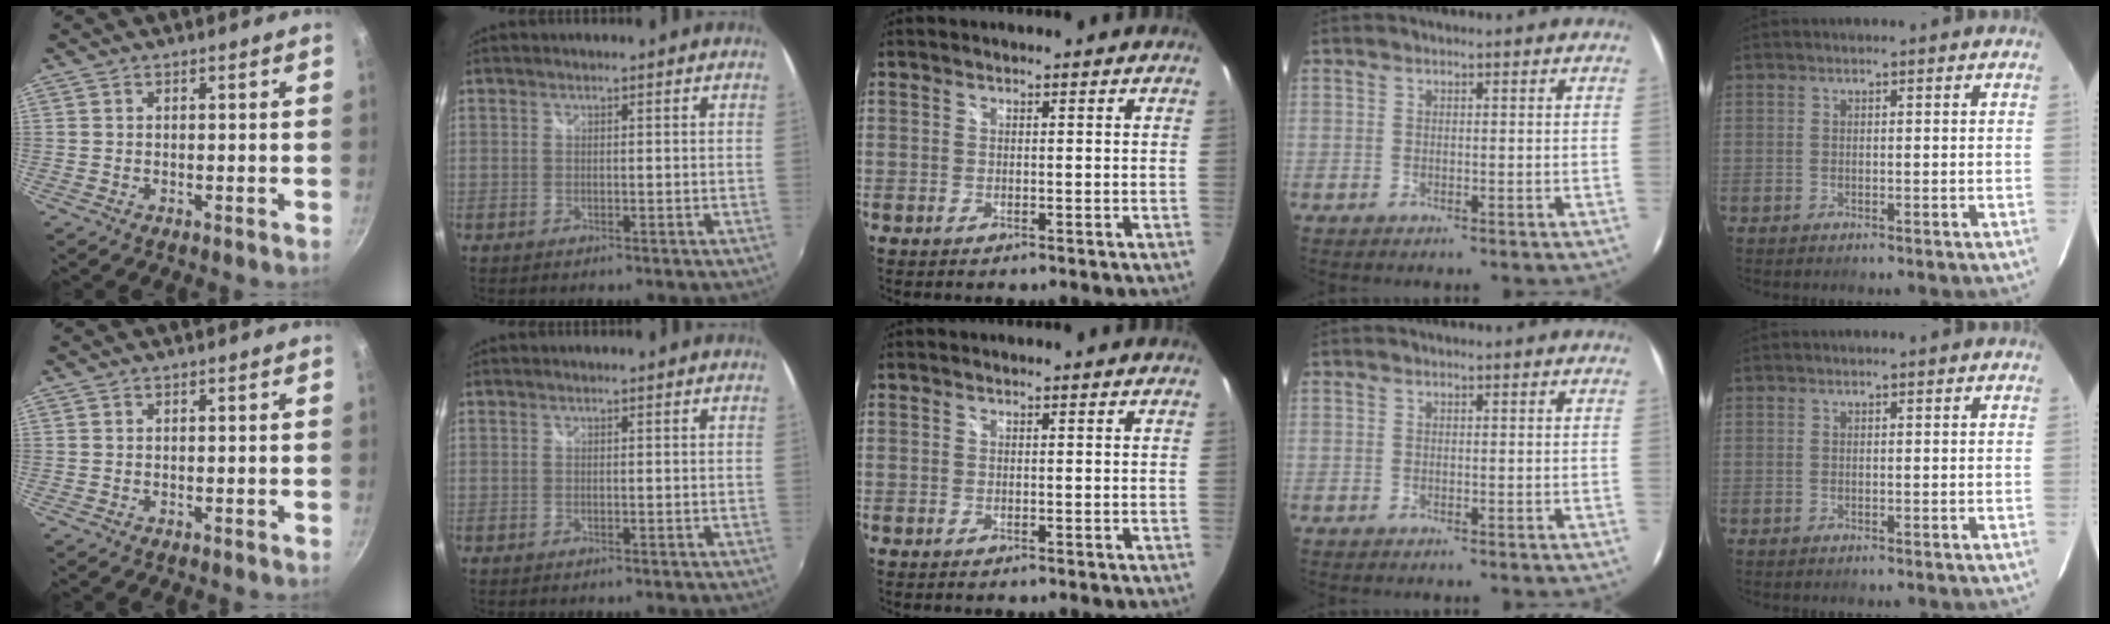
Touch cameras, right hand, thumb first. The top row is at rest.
{}